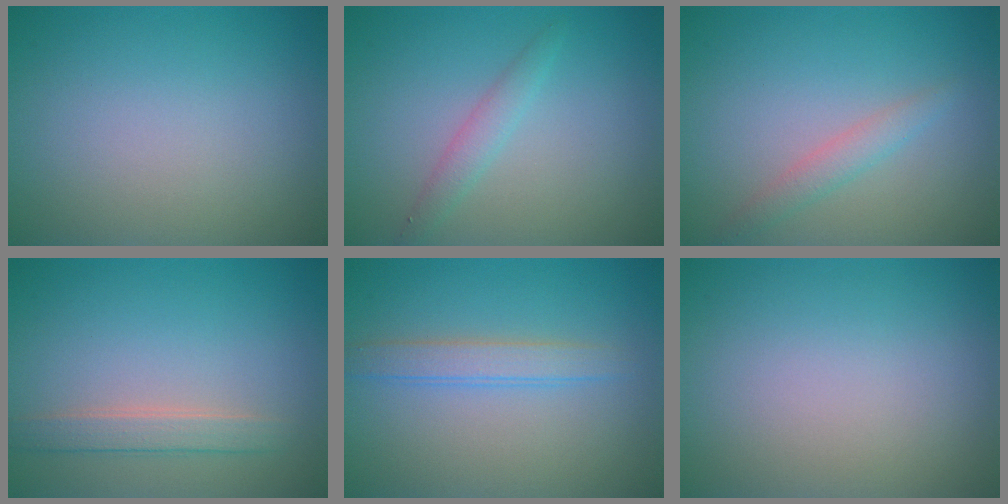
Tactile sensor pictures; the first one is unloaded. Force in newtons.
{"total": 1.6, "press": 1.6, "slide": 0.0}
{"total": 1.6, "press": 1.6, "slide": 0.0}
{"total": 2.2, "press": 2.2, "slide": 0.1}
{"total": 2.2, "press": 2.2, "slide": 0.1}
{"total": 0.0}